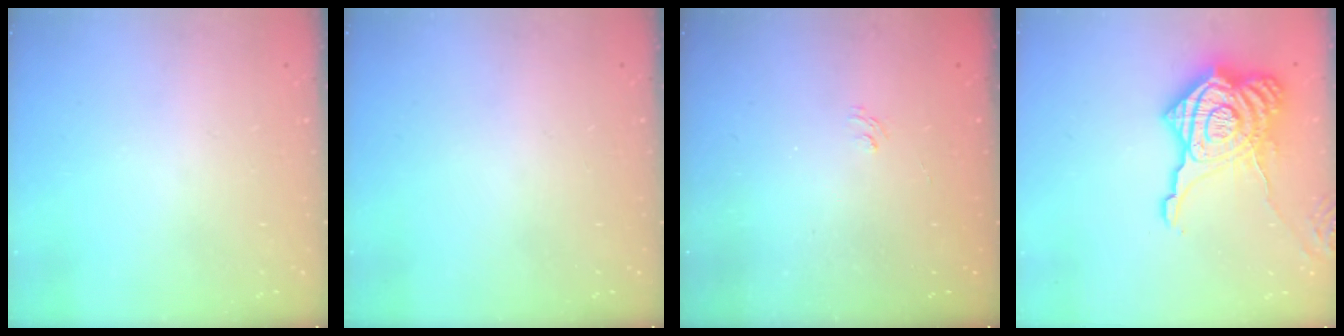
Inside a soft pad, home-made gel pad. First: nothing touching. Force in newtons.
{"total": 0.0}
{"total": 1.4, "press": 0.7, "slide": 1.1}
{"total": 21.7, "press": 21.7, "slide": 1.8}